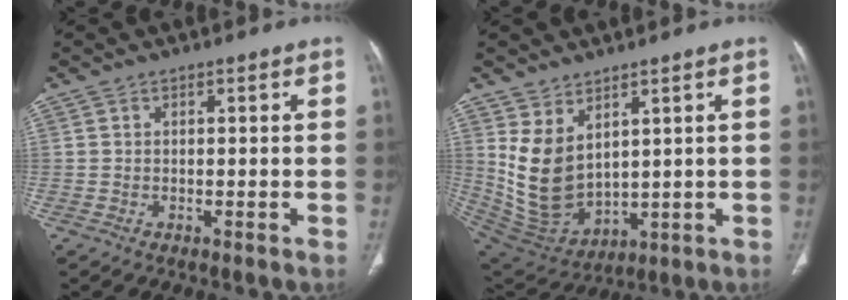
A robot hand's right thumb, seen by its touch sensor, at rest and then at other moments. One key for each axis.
{"total": 11.8, "fx": 3.9, "fy": 7.3, "fz": 8.4, "tx": -0.144, "ty": -0.028, "tz": 0.109}